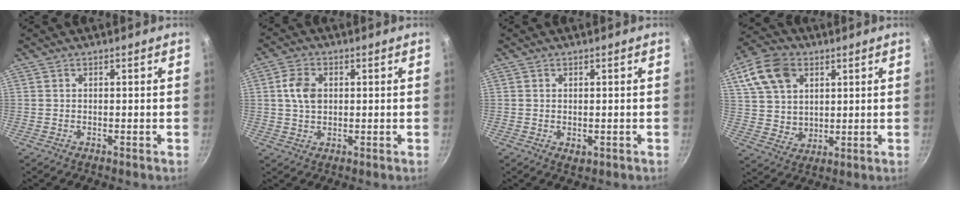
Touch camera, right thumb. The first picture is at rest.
{"total": 5.8, "force": [0.8, 4.1, 4.0], "torque": [-0.064, 0.006, 0.013]}
{"total": 1.8, "force": [-0.2, 1.1, 1.3], "torque": [-0.020, -0.005, -0.001]}
{"total": 13.4, "force": [5.3, 9.9, 7.2], "torque": [-0.121, -0.008, 0.100]}